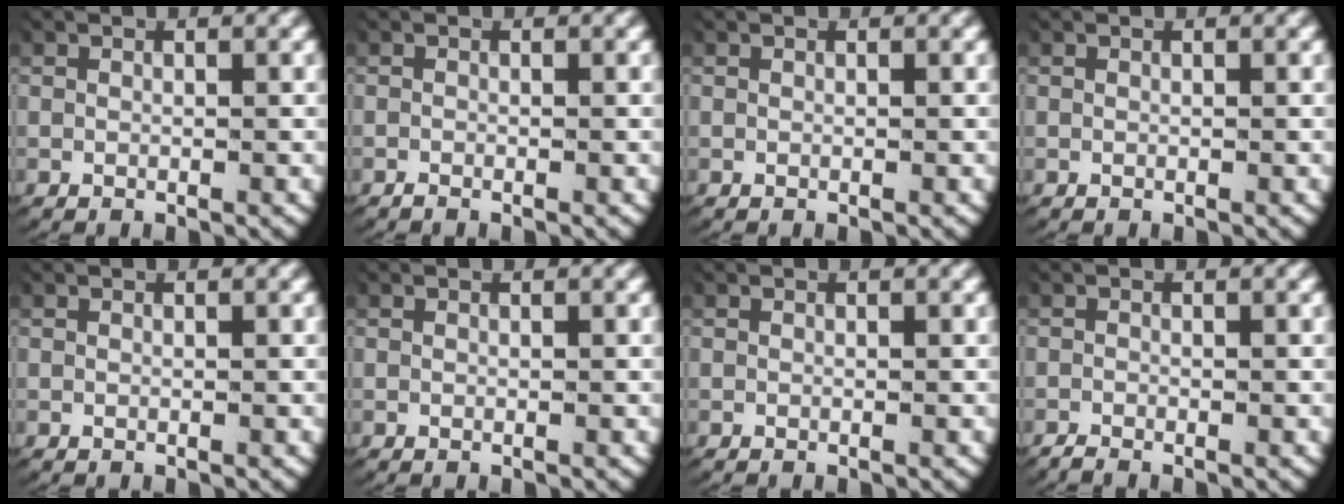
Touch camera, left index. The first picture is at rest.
{"total": 0.7, "force": [-0.7, 0.1, 0.1], "torque": [-0.003, -0.005, -0.011]}
{"total": 0.0}
{"total": 0.0}
{"total": 0.0}
{"total": 0.0}
{"total": 0.0}
{"total": 1.1, "force": [-1.0, 0.3, 0.2], "torque": [-0.006, -0.005, -0.017]}